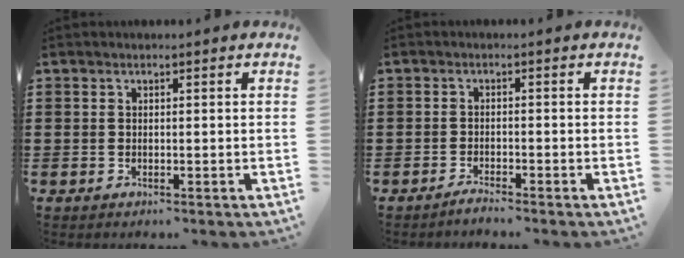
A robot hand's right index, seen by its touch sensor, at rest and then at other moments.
{"total": 1.6, "force": [-1.6, 0.0, 0.2], "torque": [-0.008, 0.000, -0.030]}